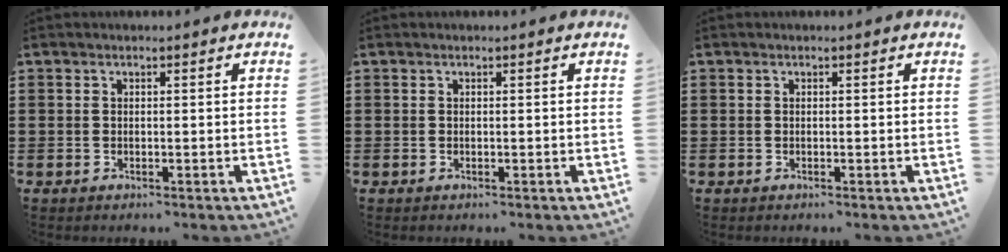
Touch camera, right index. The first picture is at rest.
{"total": 0.0}
{"total": 0.0}